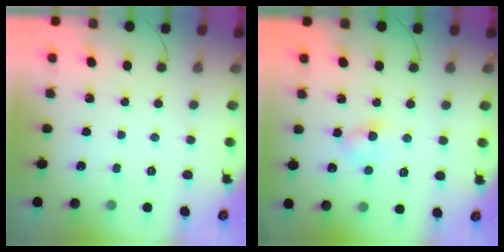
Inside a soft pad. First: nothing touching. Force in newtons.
{"total": 2.9, "press": 2.7, "slide": 1.1}